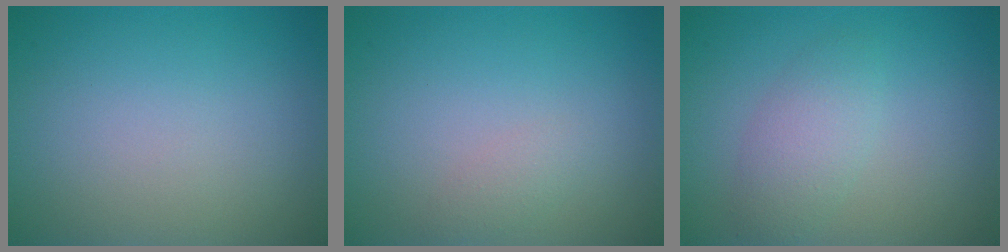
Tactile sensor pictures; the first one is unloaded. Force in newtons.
{"total": 1.1, "press": 1.1, "slide": 0.0}
{"total": 2.6, "press": 2.6, "slide": 0.1}